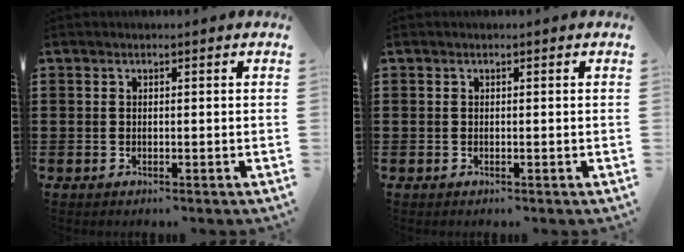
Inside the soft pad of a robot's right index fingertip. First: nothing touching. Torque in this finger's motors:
{"motor_torque": [0.01, 0.02, 0.00, 0.00]}